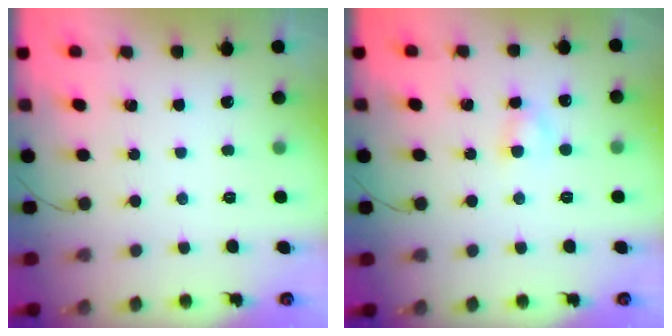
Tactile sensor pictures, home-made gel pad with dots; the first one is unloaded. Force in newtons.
{"total": 2.7, "press": 2.5, "slide": 1.0}